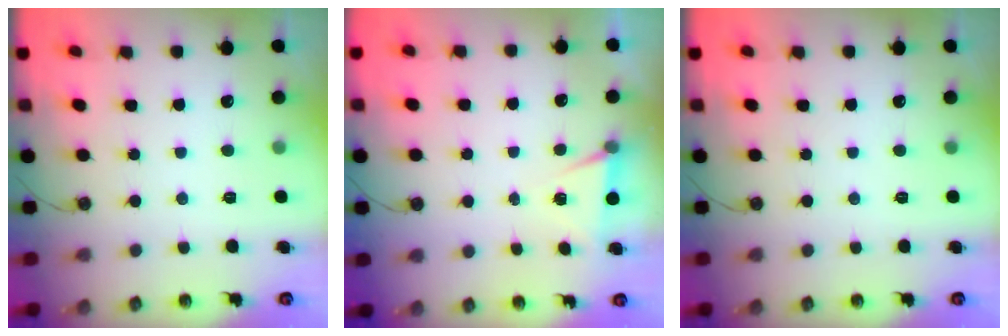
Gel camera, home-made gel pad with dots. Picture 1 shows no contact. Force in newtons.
{"total": 4.7, "press": 1.3, "slide": 4.5}
{"total": 0.0}